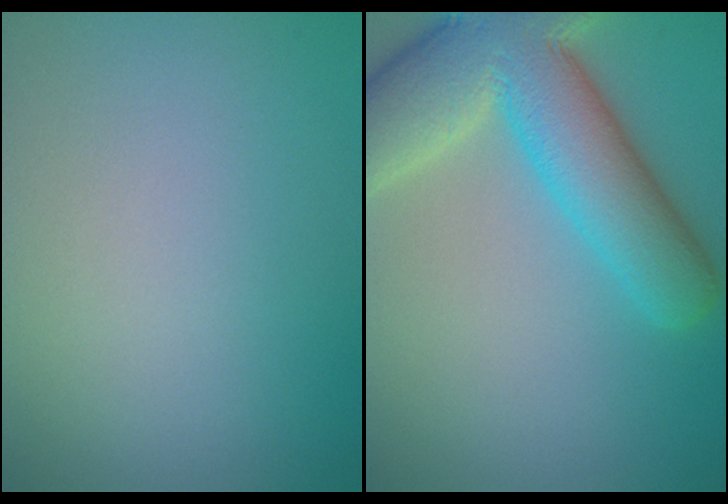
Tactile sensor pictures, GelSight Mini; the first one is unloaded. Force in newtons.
{"total": 10.8, "press": 10.7, "slide": 0.7}